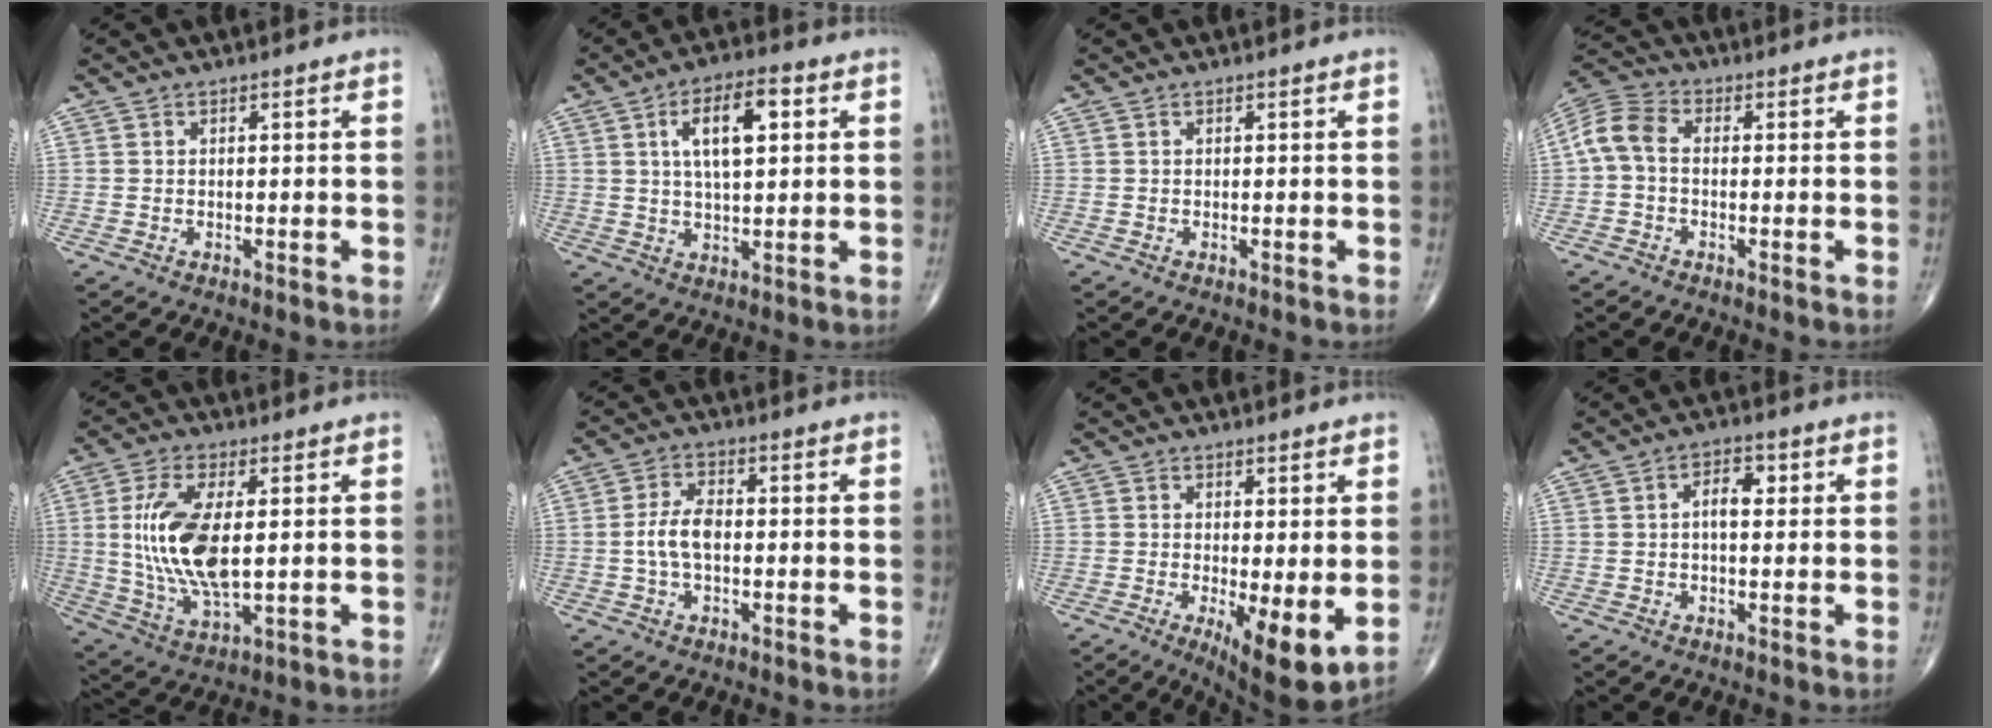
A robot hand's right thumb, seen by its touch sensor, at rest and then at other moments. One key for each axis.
{"total": 10.2, "fx": 3.0, "fy": 4.1, "fz": 8.9, "tx": -0.139, "ty": 0.006, "tz": 0.048}
{"total": 0.0}
{"total": 6.9, "fx": -0.4, "fy": 4.5, "fz": 5.2, "tx": -0.104, "ty": 0.021, "tz": -0.022}
{"total": 14.6, "fx": 1.3, "fy": 6.1, "fz": 13.2, "tx": -0.276, "ty": -0.014, "tz": 0.033}
{"total": 5.4, "fx": -0.6, "fy": 2.8, "fz": 4.6, "tx": -0.097, "ty": 0.015, "tz": -0.016}
{"total": 9.5, "fx": -1.7, "fy": 2.8, "fz": 8.9, "tx": -0.131, "ty": -0.026, "tz": -0.020}
{"total": 4.0, "fx": 0.6, "fy": 2.2, "fz": 3.3, "tx": -0.047, "ty": 0.012, "tz": 0.007}